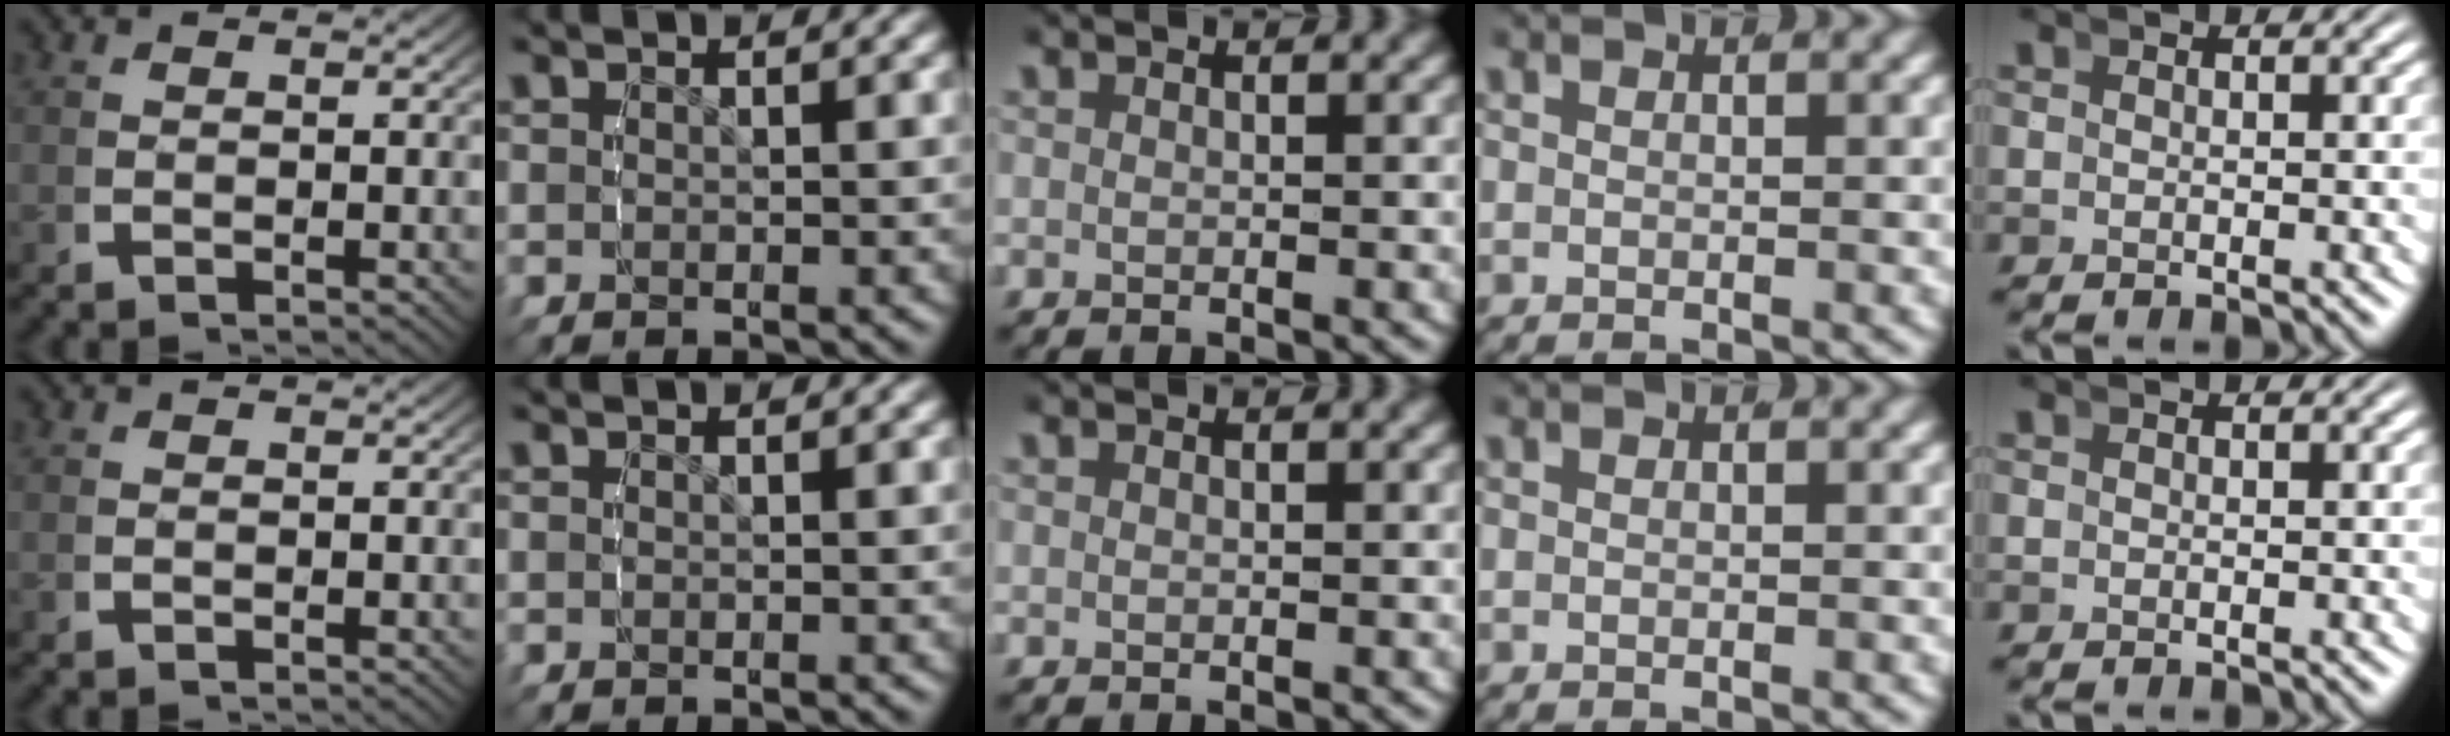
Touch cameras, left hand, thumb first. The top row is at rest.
{}